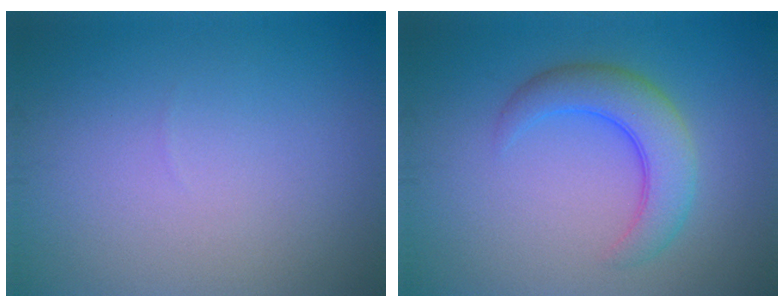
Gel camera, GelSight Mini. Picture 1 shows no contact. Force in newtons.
{"total": 4.8, "press": 4.8, "slide": 0.1}